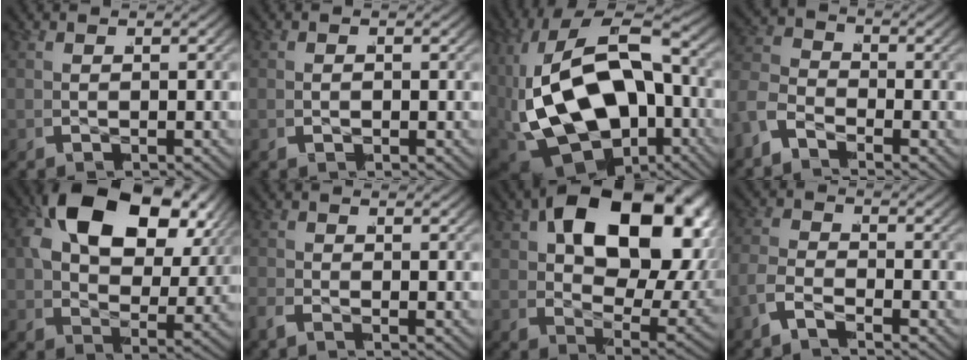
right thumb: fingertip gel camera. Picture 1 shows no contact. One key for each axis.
{"total": 0.0}
{"total": 19.1, "fx": -2.5, "fy": 12.5, "fz": 14.2, "tx": -0.316, "ty": -0.056, "tz": -0.012}
{"total": 3.5, "fx": -1.5, "fy": 2.6, "fz": 1.6, "tx": -0.036, "ty": -0.007, "tz": -0.038}
{"total": 11.5, "fx": 4.4, "fy": 6.3, "fz": 8.5, "tx": -0.165, "ty": 0.004, "tz": 0.070}
{"total": 0.8, "fx": -0.5, "fy": -0.6, "fz": 0.0, "tx": -0.002, "ty": 0.005, "tz": -0.018}
{"total": 15.4, "fx": 3.6, "fy": 8.7, "fz": 12.2, "tx": -0.196, "ty": -0.016, "tz": 0.065}
{"total": 2.1, "fx": -1.8, "fy": 0.7, "fz": 0.7, "tx": -0.015, "ty": 0.000, "tz": -0.042}